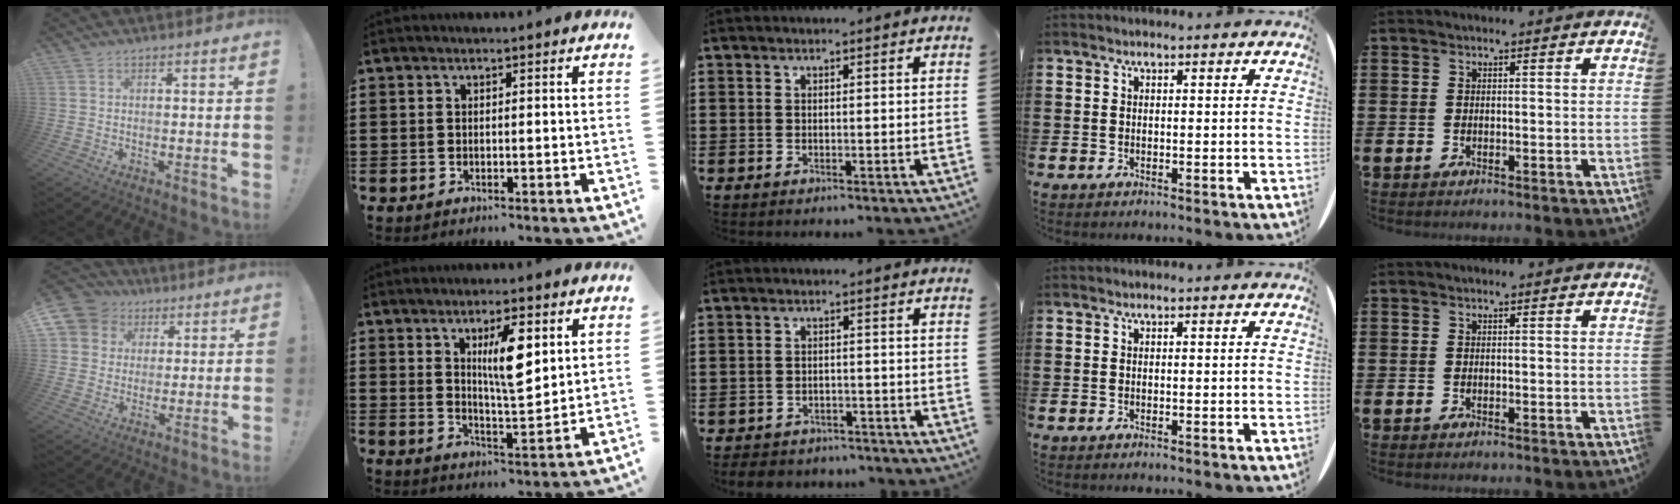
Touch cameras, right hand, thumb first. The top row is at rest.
{"thumb": {"total": 8.8, "force": [3.1, 7.9, 2.1], "torque": [-0.044, -0.017, 0.064]}, "index": {"total": 7.6, "force": [3.1, 2.0, 6.6], "torque": [-0.112, -0.003, 0.047]}, "middle": {"total": 2.9, "force": [-2.8, 0.7, 0.1], "torque": [-0.007, 0.001, -0.060]}}